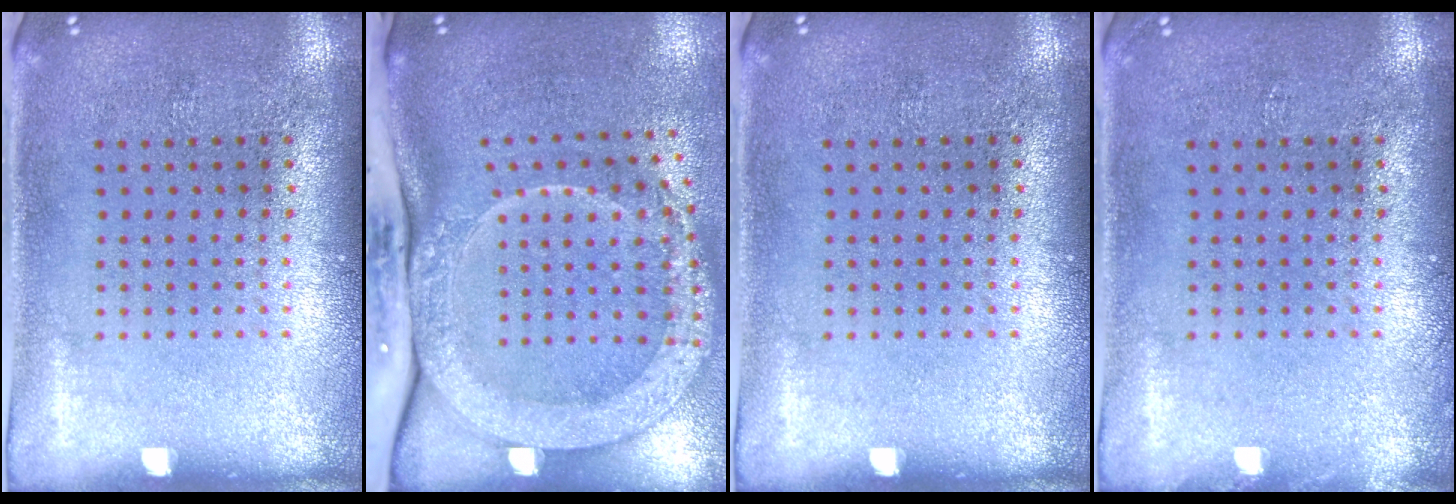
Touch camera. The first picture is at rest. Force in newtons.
{"total": 3.3, "press": 2.3, "slide": 2.4}
{"total": 0.0}
{"total": 0.6, "press": 0.6, "slide": 0.1}